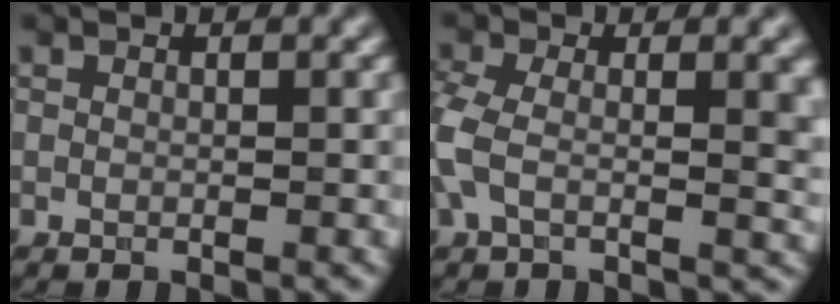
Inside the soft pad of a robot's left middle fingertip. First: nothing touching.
{"total": 7.4, "force": [-0.2, 3.4, 6.6], "torque": [-0.159, -0.008, -0.001]}